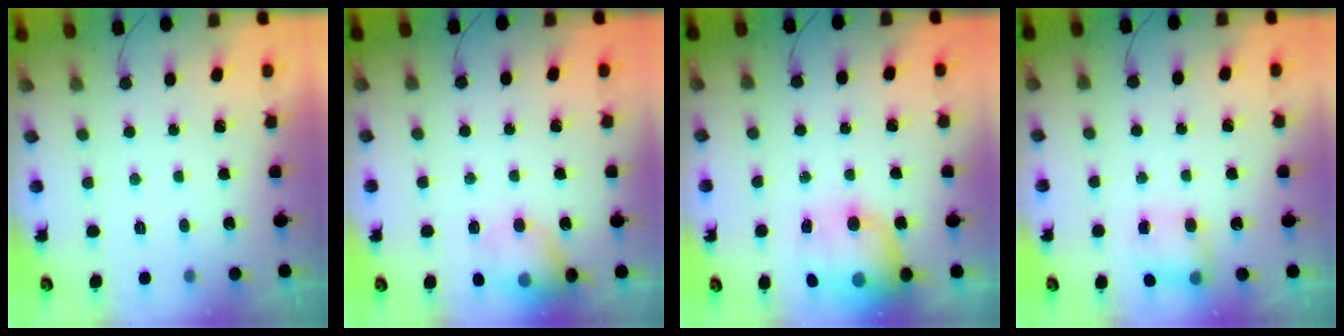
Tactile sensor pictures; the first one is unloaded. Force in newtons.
{"total": 12.6, "press": 12.5, "slide": 1.8}
{"total": 14.7, "press": 14.2, "slide": 3.5}
{"total": 6.9, "press": 6.9, "slide": 0.7}